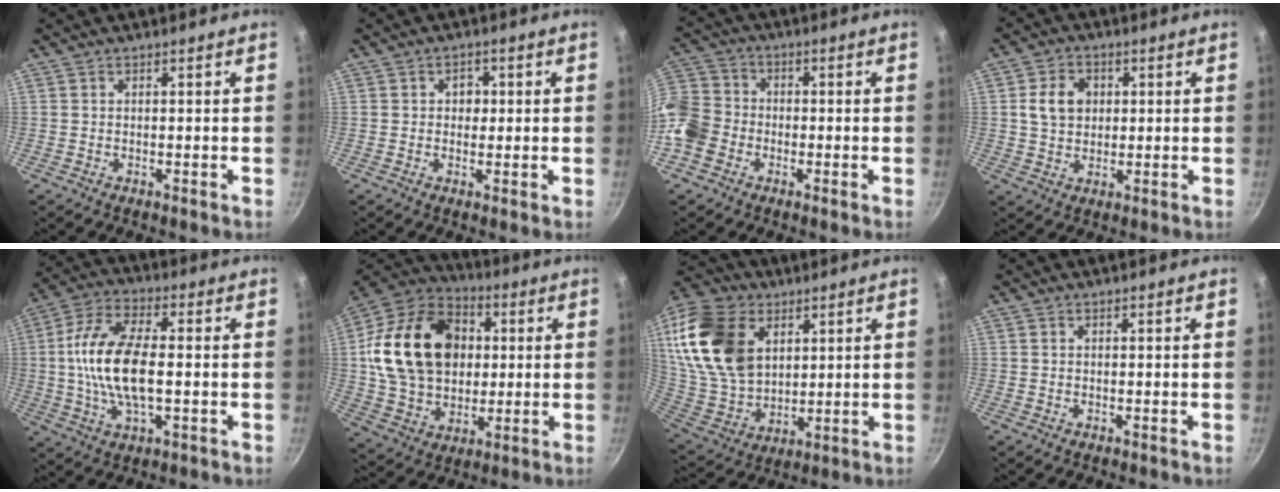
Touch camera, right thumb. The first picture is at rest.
{"total": 2.9, "force": [0.4, 2.5, 1.5], "torque": [-0.003, -0.001, 0.001]}
{"total": 10.9, "force": [-3.8, 8.9, 5.0], "torque": [-0.083, 0.037, -0.092]}
{"total": 7.1, "force": [1.3, 5.7, 4.1], "torque": [-0.054, 0.008, 0.018]}
{"total": 14.8, "force": [-0.3, 6.8, 13.2], "torque": [-0.254, 0.018, -0.019]}
{"total": 24.0, "force": [3.4, 17.9, 15.6], "torque": [-0.240, 0.015, 0.058]}
{"total": 23.0, "force": [8.0, 15.6, 14.9], "torque": [-0.284, -0.020, 0.158]}
{"total": 0.0}